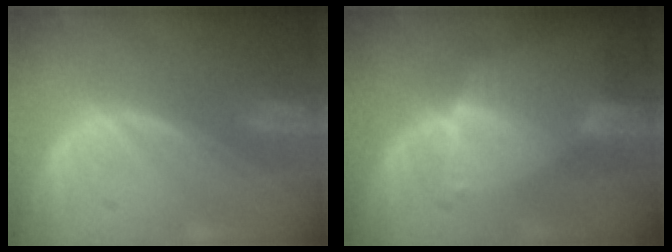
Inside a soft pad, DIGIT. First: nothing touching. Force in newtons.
{"total": 6.7, "press": 5.9, "slide": 3.2}